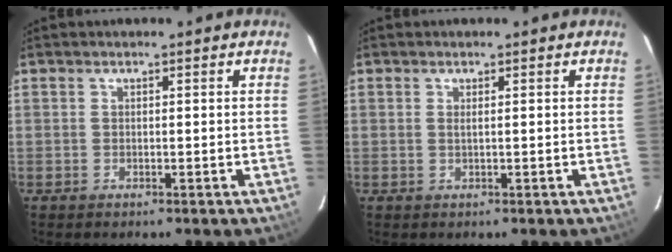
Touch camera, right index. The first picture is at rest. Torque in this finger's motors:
{"motor_torque": [-0.01, 0.09, -0.02, 0.00]}